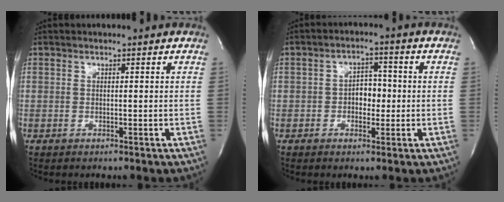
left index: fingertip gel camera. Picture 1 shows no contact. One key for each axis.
{"total": 4.1, "fx": -0.5, "fy": 2.6, "fz": 3.2, "tx": -0.046, "ty": 0.012, "tz": -0.010}